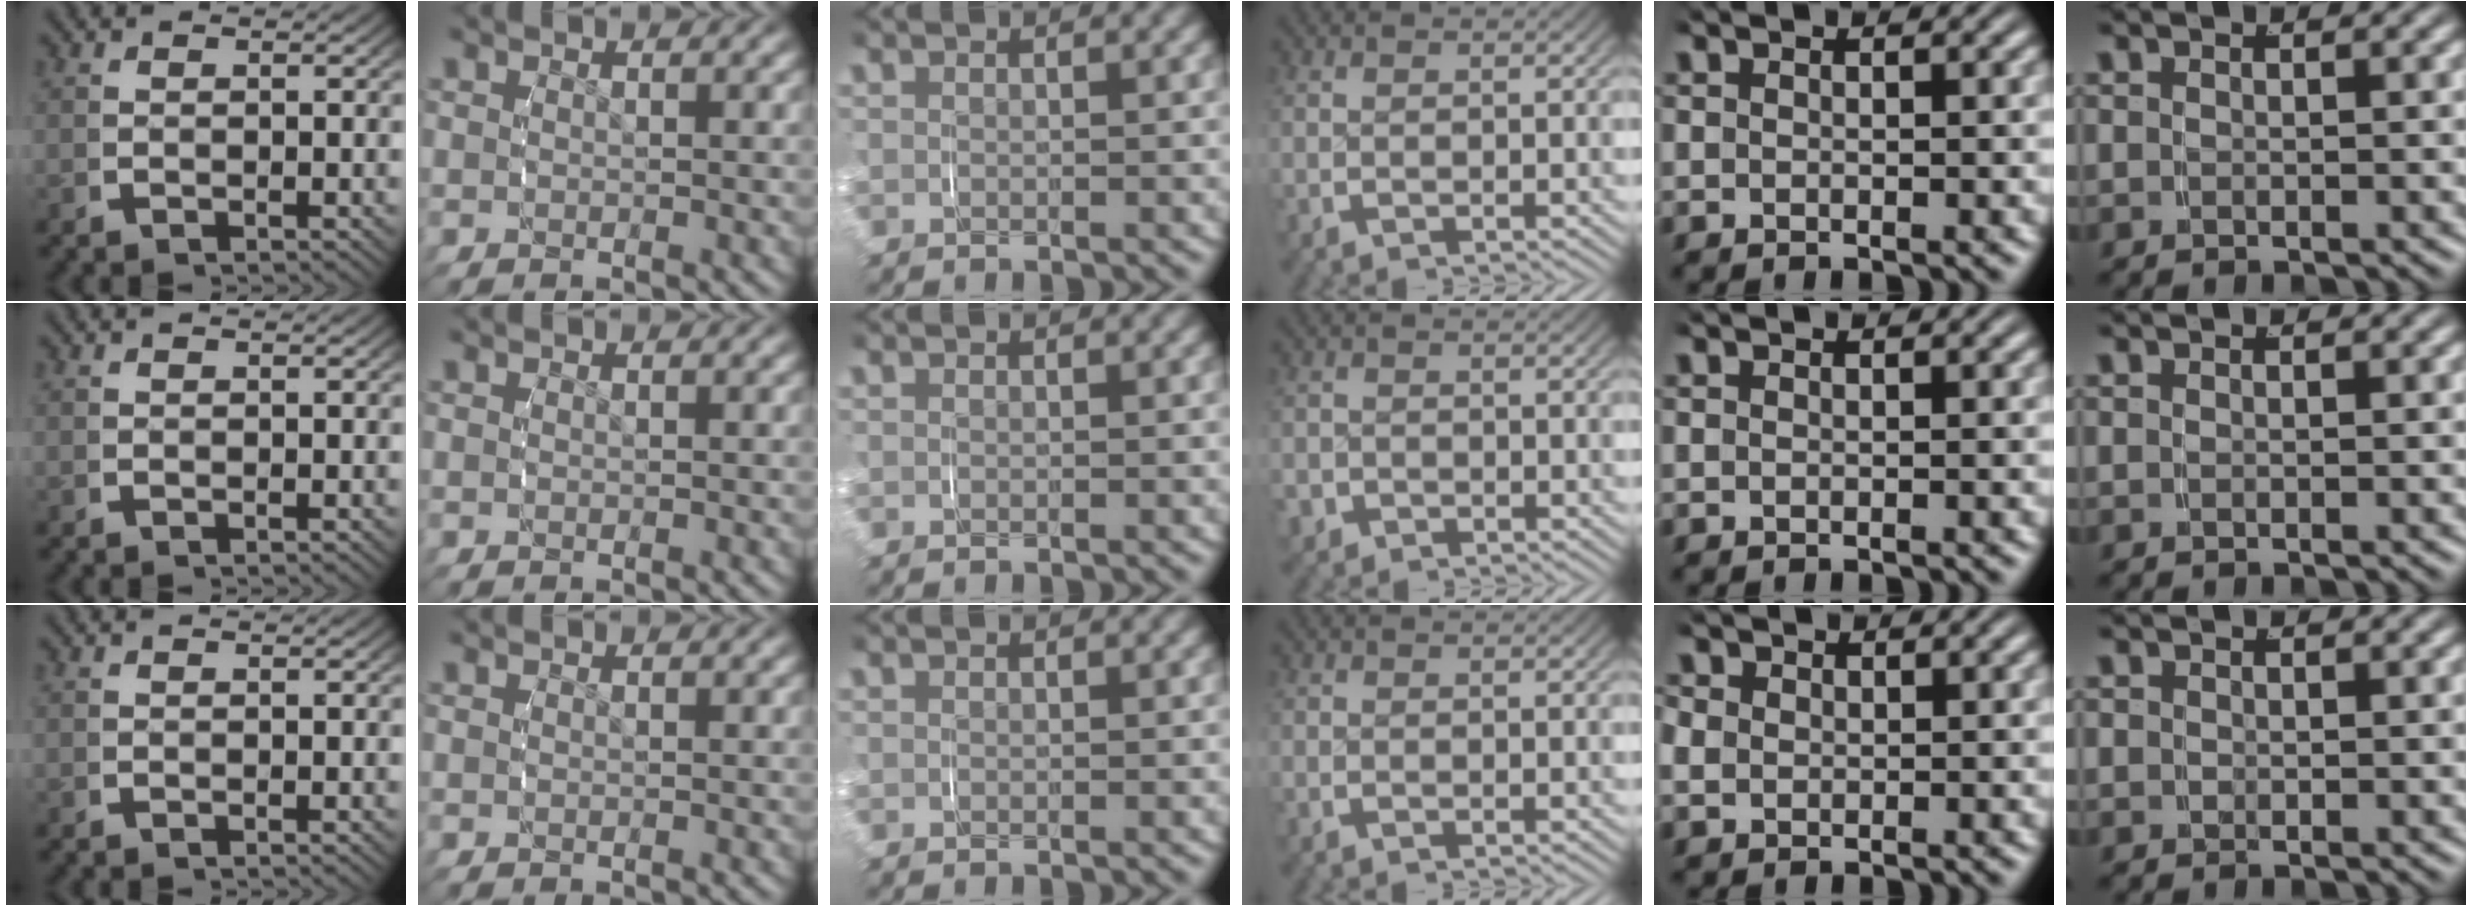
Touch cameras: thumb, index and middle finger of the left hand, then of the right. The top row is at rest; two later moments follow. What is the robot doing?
{"motion": "grasp_and_lifting", "object": "paper towel"}